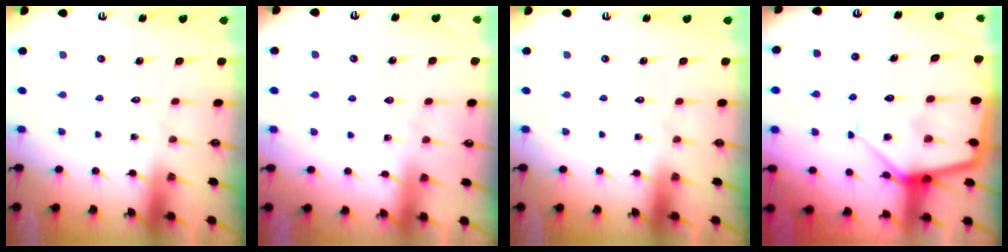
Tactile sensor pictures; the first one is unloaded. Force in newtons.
{"total": 2.4, "press": 2.4, "slide": 0.4}
{"total": 0.0}
{"total": 14.4, "press": 14.3, "slide": 1.4}